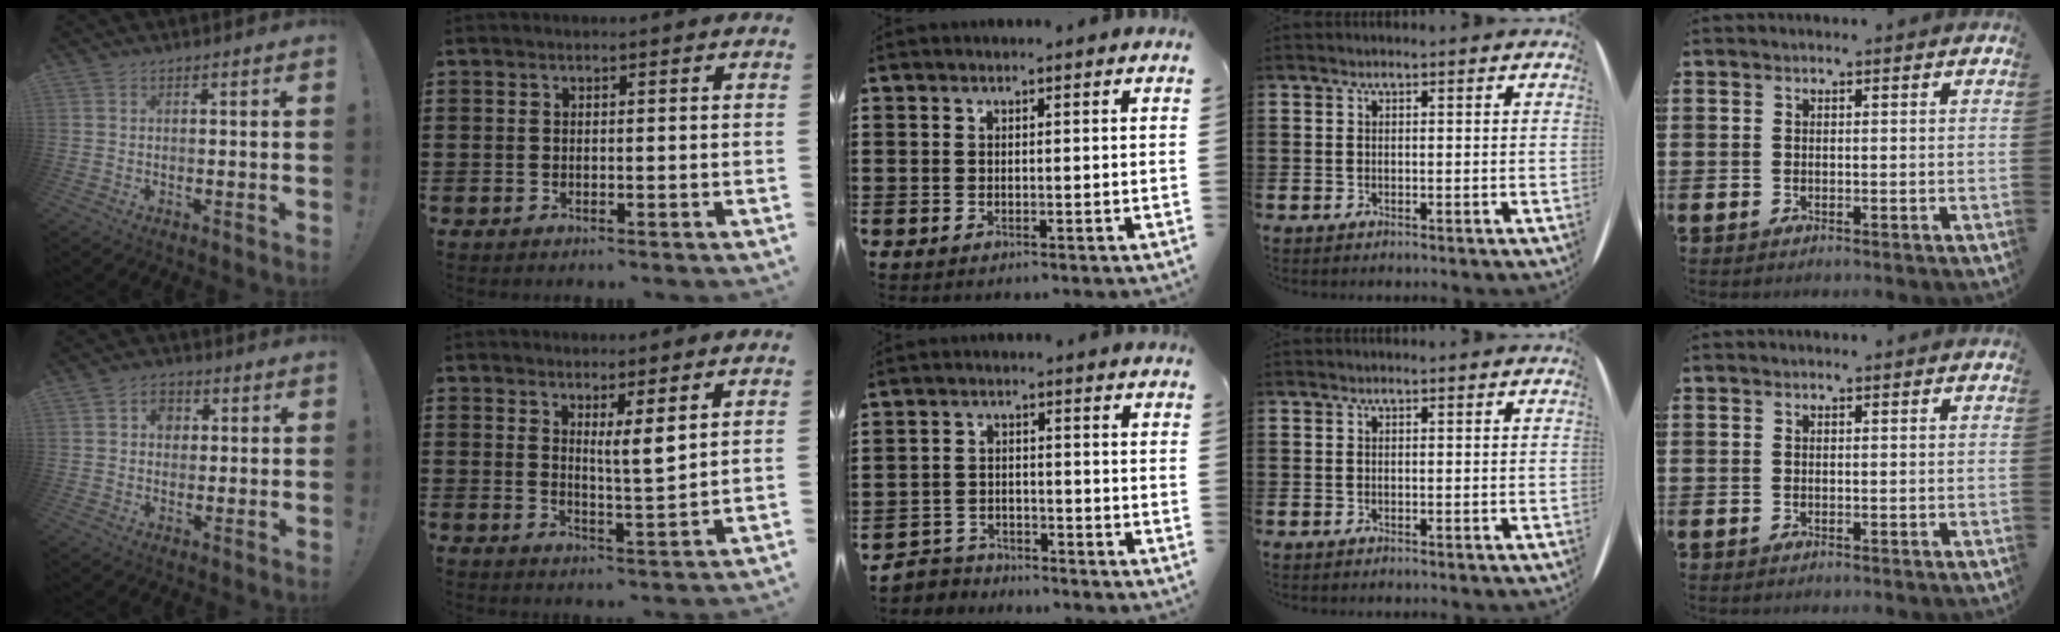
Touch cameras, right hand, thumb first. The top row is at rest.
{"thumb": {"total": 5.0, "force": [1.1, 4.2, 2.4], "torque": [-0.025, 0.001, 0.017]}, "index": {"total": 4.1, "force": [2.5, 0.1, 3.3], "torque": [-0.055, -0.014, 0.040]}, "middle": {"total": 3.4, "force": [-3.3, 0.6, -0.4], "torque": [-0.004, -0.002, -0.073]}}